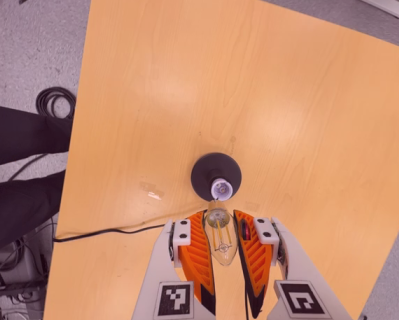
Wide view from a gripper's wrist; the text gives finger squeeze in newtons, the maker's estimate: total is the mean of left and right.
{"total": 22.8, "left": 26.0, "right": 19.6}